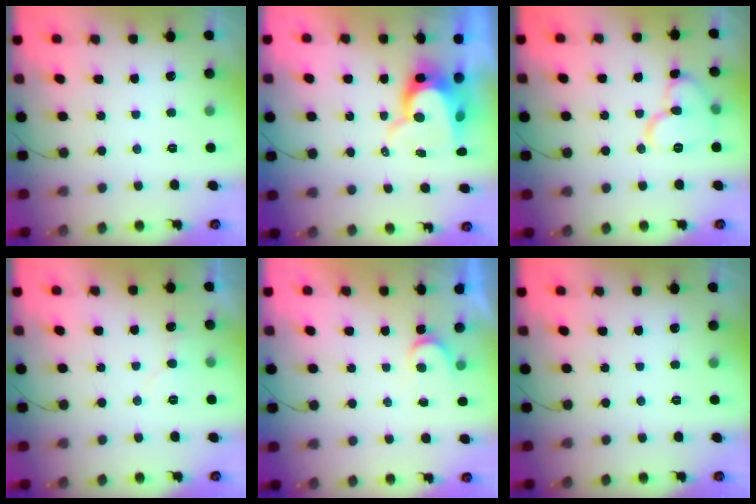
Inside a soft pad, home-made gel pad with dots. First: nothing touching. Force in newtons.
{"total": 9.7, "press": 9.7, "slide": 1.0}
{"total": 11.4, "press": 11.4, "slide": 0.7}
{"total": 4.3, "press": 4.2, "slide": 0.4}
{"total": 3.8, "press": 3.8, "slide": 0.3}
{"total": 0.0}